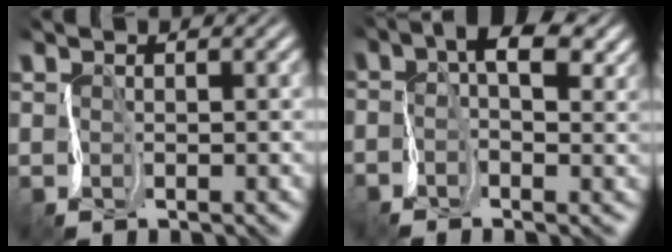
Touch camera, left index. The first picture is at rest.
{"total": 5.8, "force": [1.1, 2.5, 5.2], "torque": [-0.107, 0.018, 0.007]}